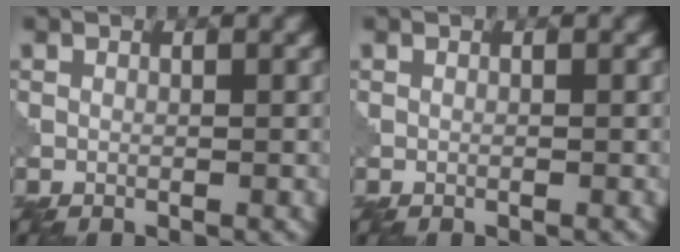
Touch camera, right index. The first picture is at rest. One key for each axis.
{"total": 0.0}